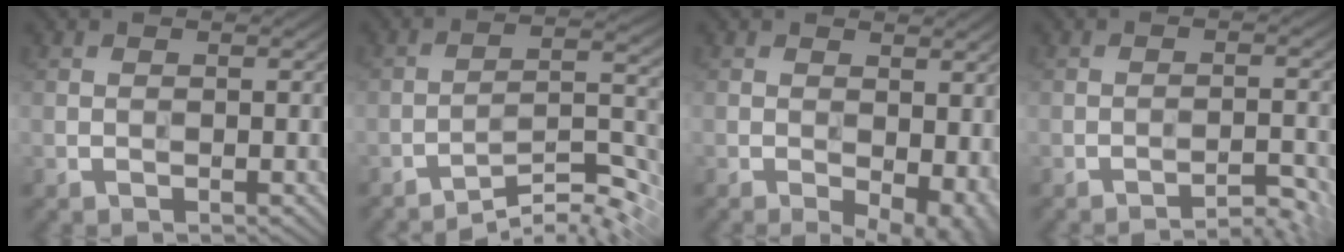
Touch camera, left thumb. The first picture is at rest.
{"total": 8.2, "force": [-6.3, 1.1, 5.0], "torque": [-0.080, 0.012, -0.108]}
{"total": 6.3, "force": [-1.4, 3.4, 5.1], "torque": [-0.068, -0.012, -0.014]}
{"total": 3.6, "force": [-3.1, 0.3, 1.9], "torque": [-0.027, 0.014, -0.048]}